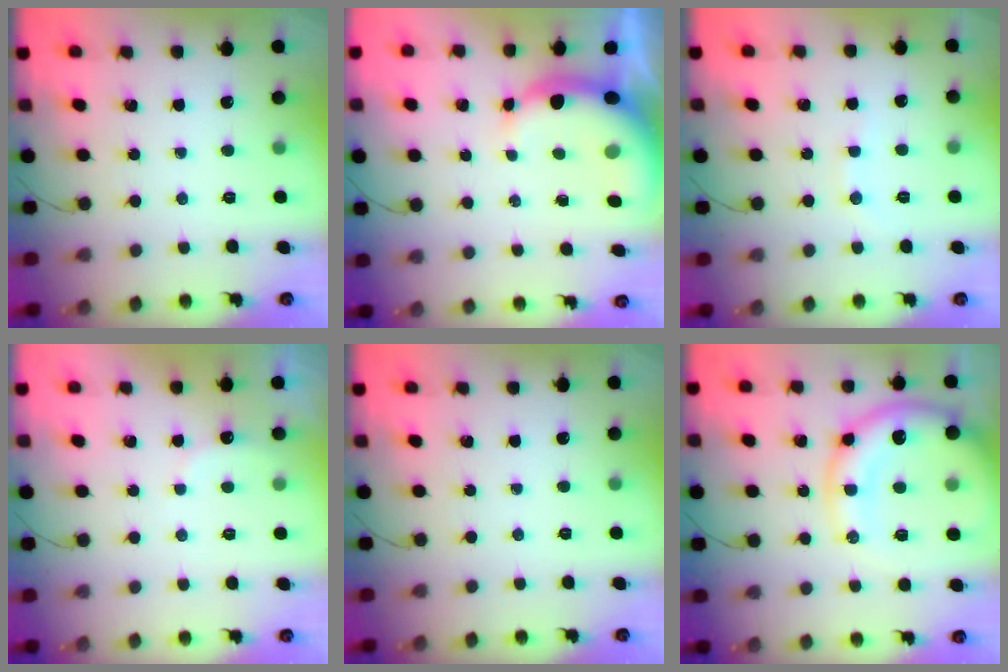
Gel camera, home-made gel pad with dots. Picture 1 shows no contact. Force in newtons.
{"total": 8.6, "press": 8.5, "slide": 1.8}
{"total": 5.9, "press": 5.8, "slide": 1.2}
{"total": 5.3, "press": 5.2, "slide": 0.9}
{"total": 0.0}
{"total": 15.9, "press": 15.5, "slide": 3.2}